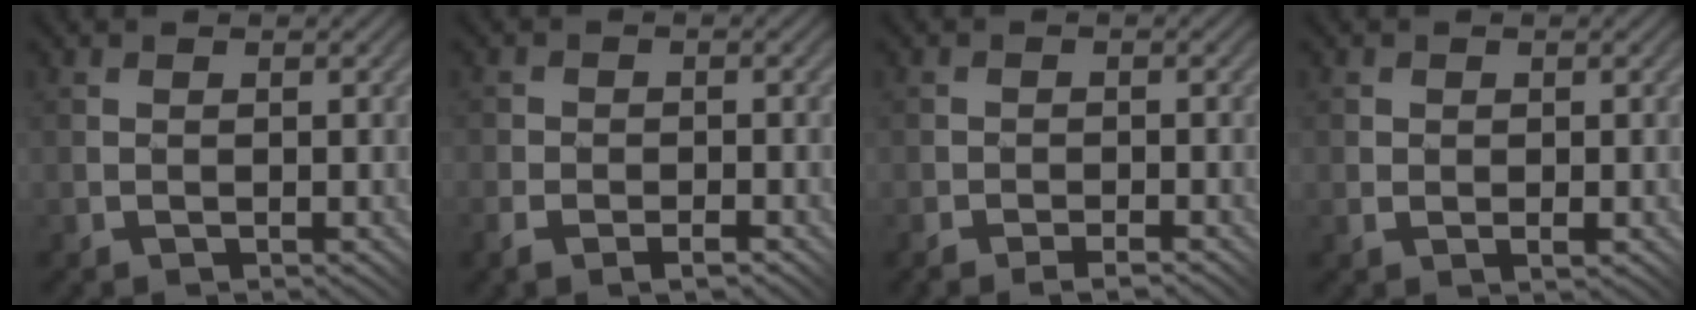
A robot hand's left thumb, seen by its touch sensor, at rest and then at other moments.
{"total": 4.0, "force": [-2.1, 2.8, 2.0], "torque": [-0.020, -0.006, -0.050]}
{"total": 2.0, "force": [-1.6, 0.8, 0.8], "torque": [-0.007, 0.002, -0.031]}
{"total": 1.4, "force": [0.3, 1.3, 0.6], "torque": [-0.005, -0.002, 0.007]}